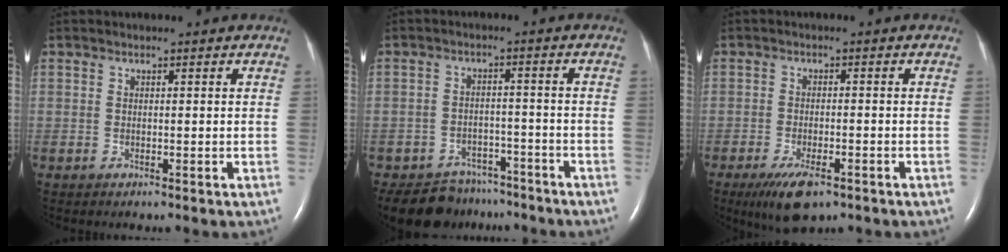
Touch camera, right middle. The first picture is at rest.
{"total": 10.7, "force": [-9.4, 5.0, 1.7], "torque": [-0.033, 0.002, -0.132]}
{"total": 6.6, "force": [-4.1, 2.2, 4.6], "torque": [-0.087, -0.013, -0.065]}